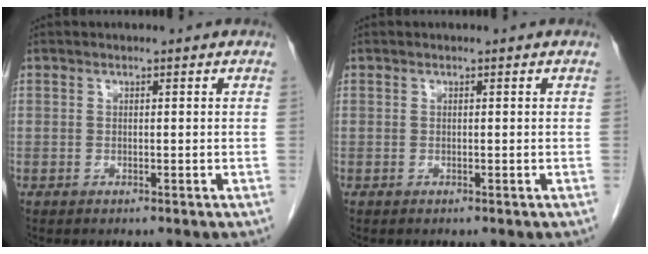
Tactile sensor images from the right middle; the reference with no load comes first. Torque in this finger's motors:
{"motor_torque": [0.00, 0.00, 0.11, -0.01]}